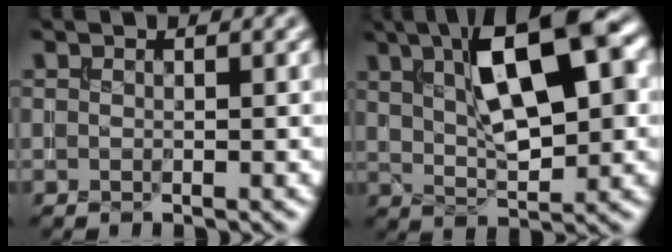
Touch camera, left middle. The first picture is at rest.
{"total": 10.3, "force": [3.5, 3.6, 9.0], "torque": [-0.146, 0.010, 0.058]}